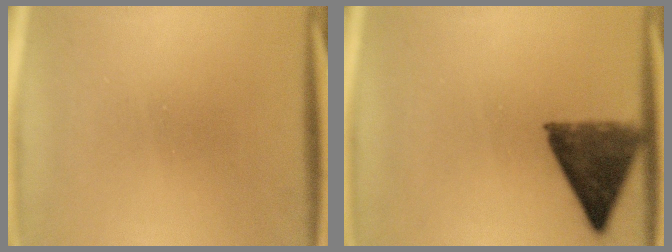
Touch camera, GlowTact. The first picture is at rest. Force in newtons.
{"total": 8.7}